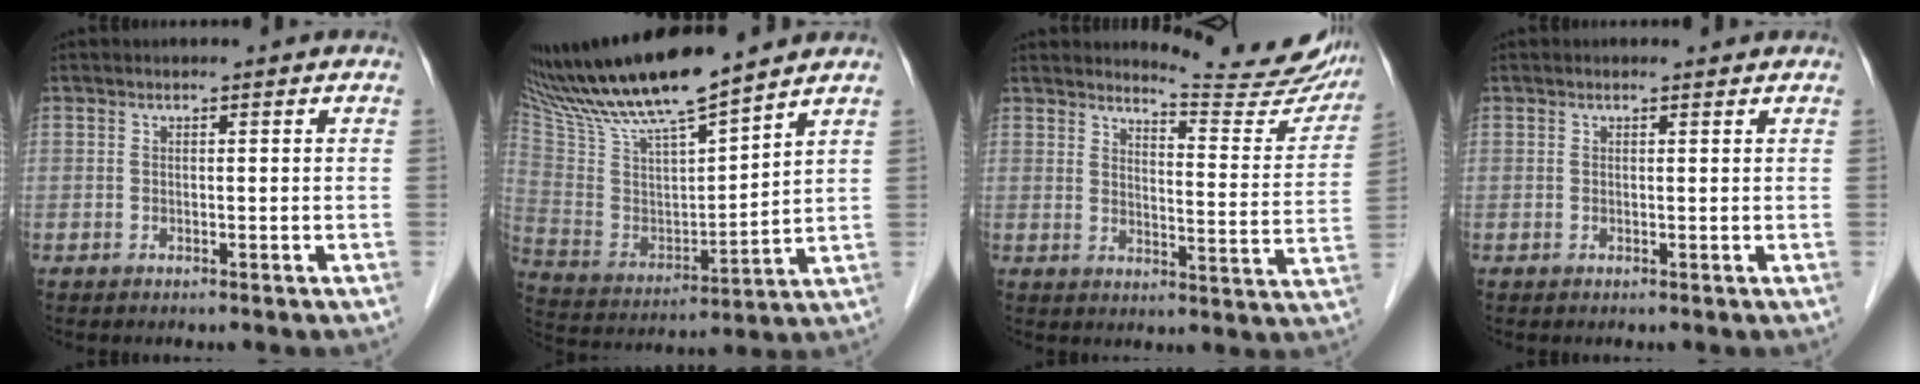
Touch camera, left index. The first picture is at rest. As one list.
[{"total": 18.0, "force": [15.8, 0.5, 8.7], "torque": [-0.167, 0.001, 0.299]}, {"total": 14.4, "force": [14.0, 1.1, 2.9], "torque": [-0.030, -0.083, 0.154]}, {"total": 0.7, "force": [0.7, 0.1, 0.1], "torque": [-0.012, 0.003, 0.009]}]